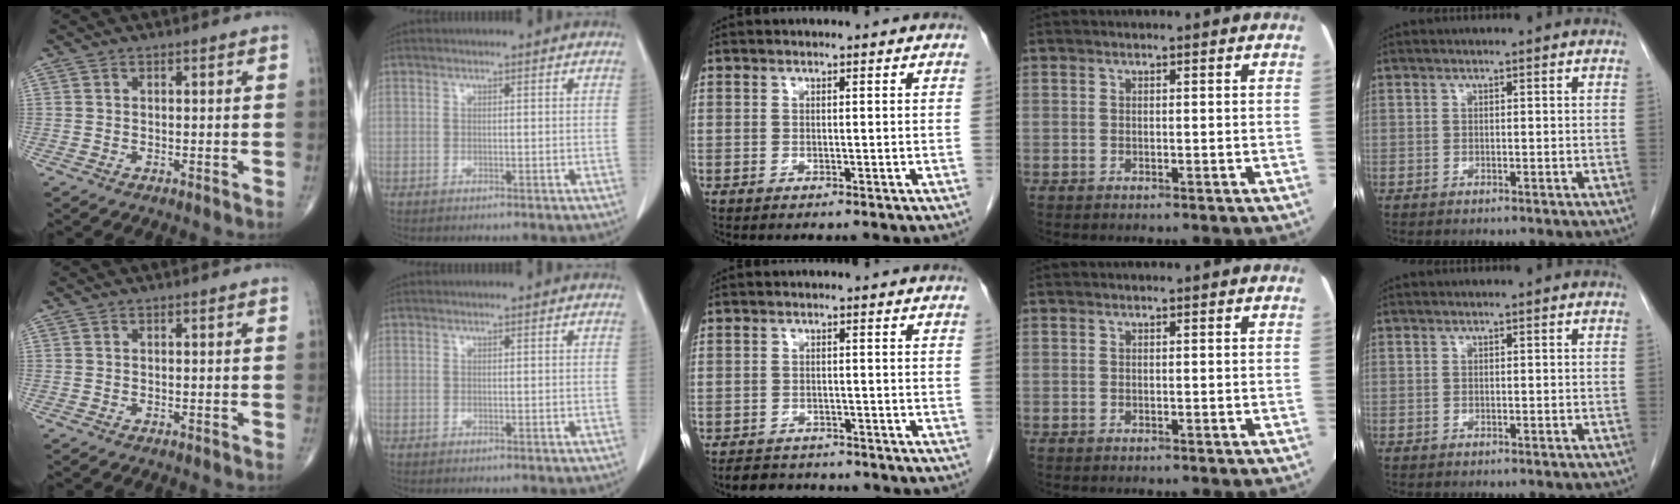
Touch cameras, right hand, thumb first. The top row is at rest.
{"middle": {"total": 5.2, "force": [-4.8, 2.0, 0.9], "torque": [-0.013, -0.004, -0.070]}}